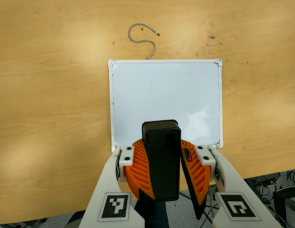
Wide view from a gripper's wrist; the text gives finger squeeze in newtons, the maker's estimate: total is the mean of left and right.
{"total": 11.1, "left": 11.1, "right": 11.0}